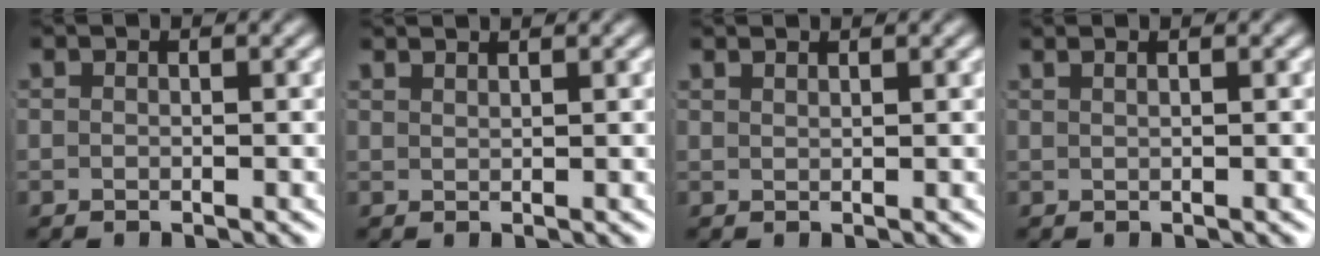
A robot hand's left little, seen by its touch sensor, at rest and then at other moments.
{"total": 1.8, "force": [1.7, -0.4, 0.4], "torque": [-0.002, 0.000, 0.033]}
{"total": 1.3, "force": [1.2, -0.4, 0.2], "torque": [0.001, -0.002, 0.025]}
{"total": 1.4, "force": [1.0, -0.2, 0.9], "torque": [-0.009, 0.006, 0.017]}